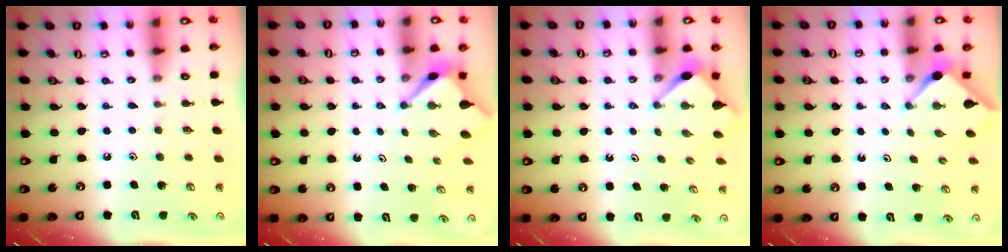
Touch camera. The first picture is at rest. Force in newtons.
{"total": 3.1, "press": 3.1, "slide": 0.2}
{"total": 3.4, "press": 3.3, "slide": 0.3}
{"total": 3.1, "press": 3.1, "slide": 0.3}